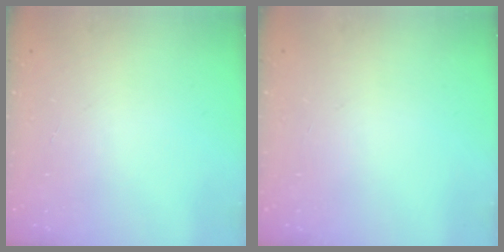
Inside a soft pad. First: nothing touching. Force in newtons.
{"total": 0.0}